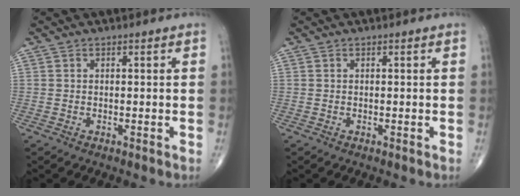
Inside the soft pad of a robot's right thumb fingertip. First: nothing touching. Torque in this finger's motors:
{"motor_torque": [0.00, 0.00, 0.00, 0.00, 0.00]}